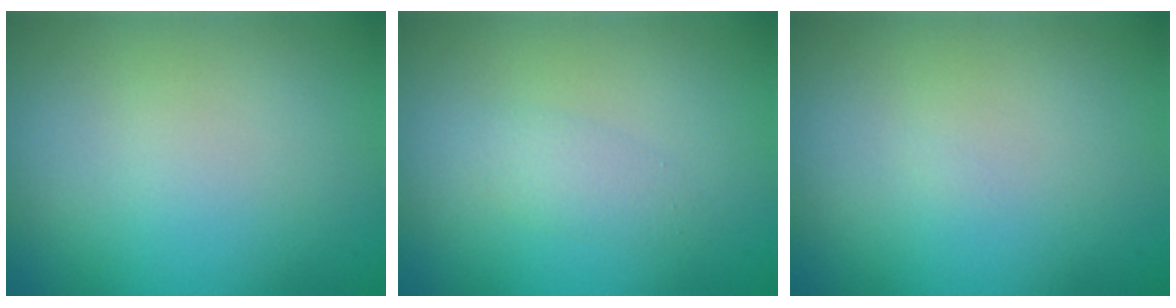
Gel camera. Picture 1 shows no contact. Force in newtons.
{"total": 1.5, "press": 1.5, "slide": 0.1}
{"total": 0.0}